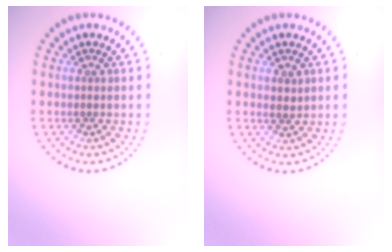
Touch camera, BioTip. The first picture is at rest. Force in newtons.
{"total": 0.7, "press": 0.7, "slide": 0.2}